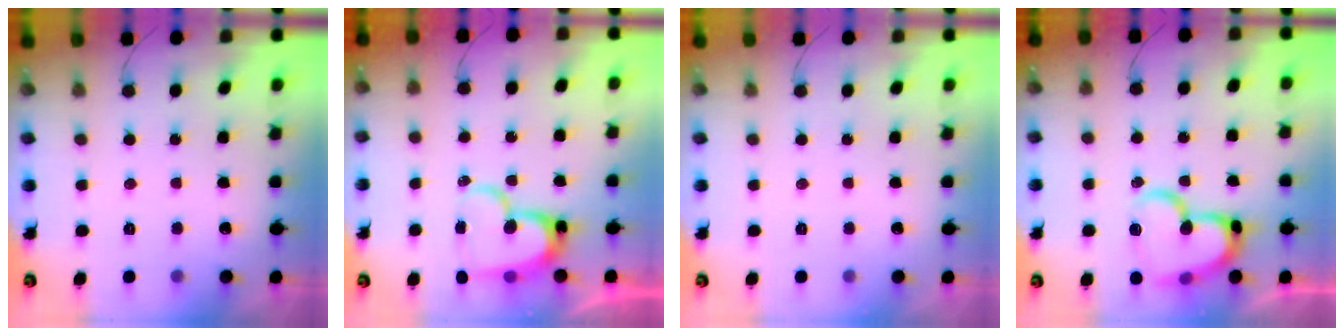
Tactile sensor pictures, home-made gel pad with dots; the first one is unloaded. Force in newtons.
{"total": 16.2, "press": 16.1, "slide": 1.7}
{"total": 0.0}
{"total": 17.3, "press": 17.2, "slide": 1.6}